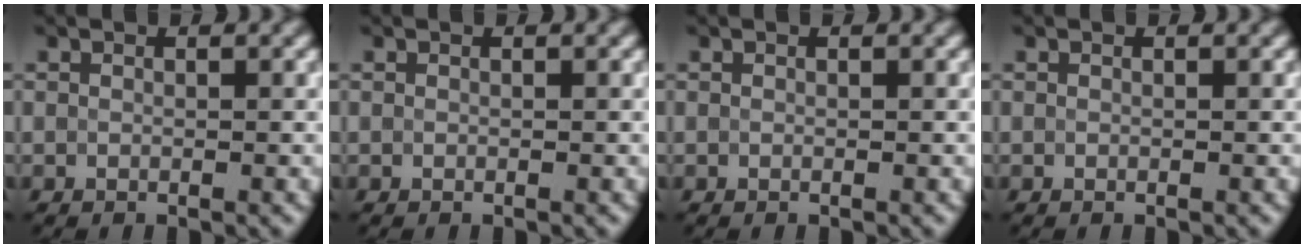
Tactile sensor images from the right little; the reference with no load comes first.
{"total": 0.0}
{"total": 0.0}
{"total": 0.0}